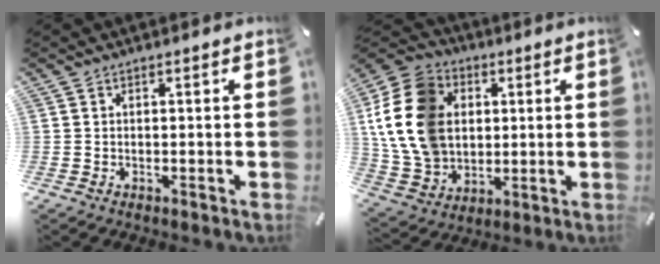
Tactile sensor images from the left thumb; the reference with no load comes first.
{"total": 17.5, "force": [2.5, 14.3, 9.7], "torque": [-0.234, 0.003, 0.046]}